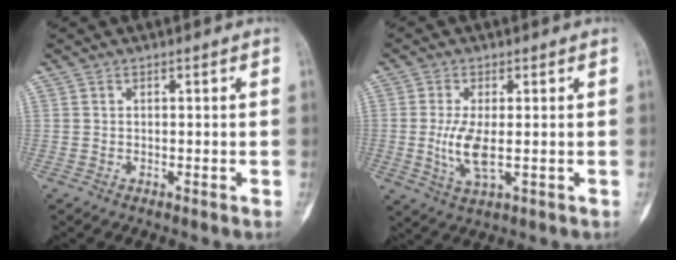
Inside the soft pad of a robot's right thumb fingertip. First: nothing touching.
{"total": 6.5, "force": [-0.7, 2.8, 5.8], "torque": [-0.120, -0.011, -0.009]}